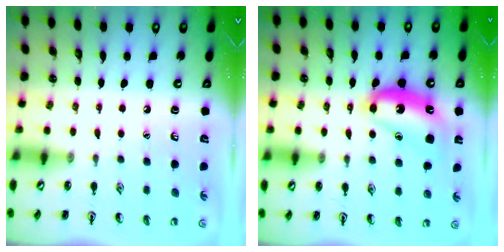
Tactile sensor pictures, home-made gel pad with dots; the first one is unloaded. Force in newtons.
{"total": 13.4, "press": 13.4, "slide": 0.9}